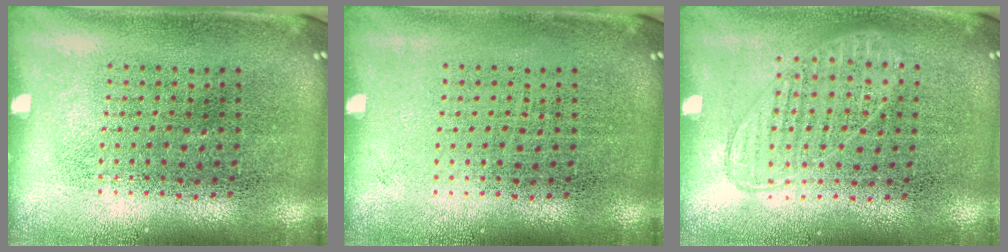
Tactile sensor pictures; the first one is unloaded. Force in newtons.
{"total": 0.0}
{"total": 0.8, "press": 0.8, "slide": 0.2}